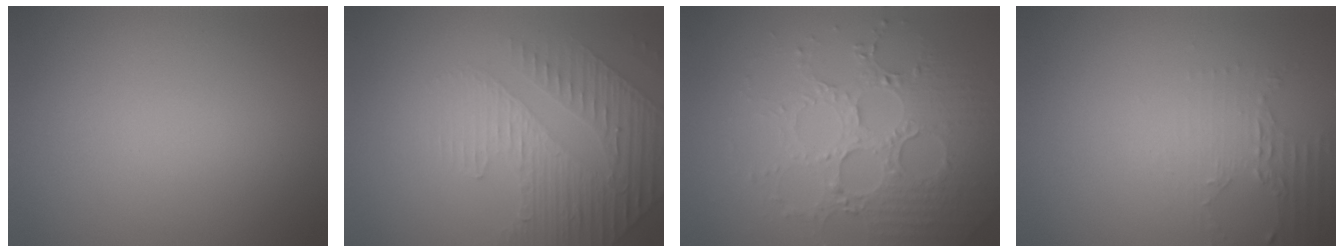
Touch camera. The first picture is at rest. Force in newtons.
{"total": 4.7, "press": 3.3, "slide": 3.4}
{"total": 5.1, "press": 4.6, "slide": 2.3}
{"total": 2.1, "press": 1.5, "slide": 1.4}